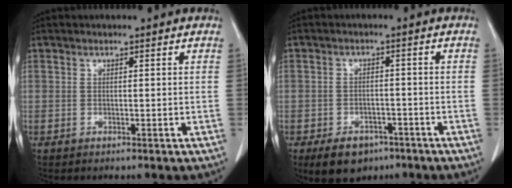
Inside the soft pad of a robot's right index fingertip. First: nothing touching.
{"total": 6.9, "force": [-4.5, 4.3, 2.9], "torque": [-0.048, 0.001, -0.061]}